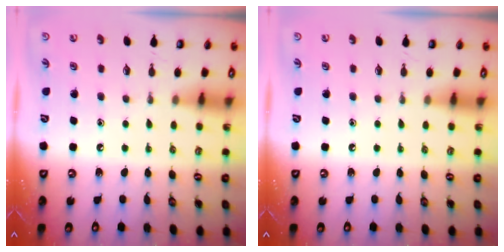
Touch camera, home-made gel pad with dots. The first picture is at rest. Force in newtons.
{"total": 0.0}